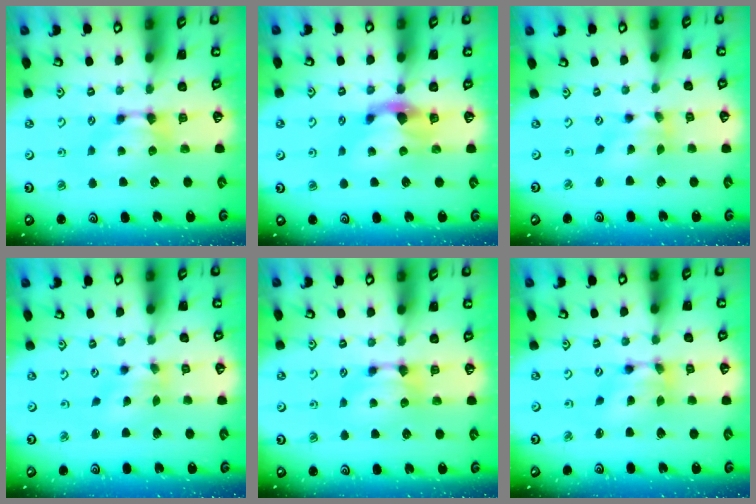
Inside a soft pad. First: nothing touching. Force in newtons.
{"total": 1.9, "press": 1.3, "slide": 1.4}
{"total": 2.3, "press": 1.7, "slide": 1.5}
{"total": 1.7, "press": 1.0, "slide": 1.4}
{"total": 0.0}
{"total": 5.6, "press": 4.9, "slide": 2.7}